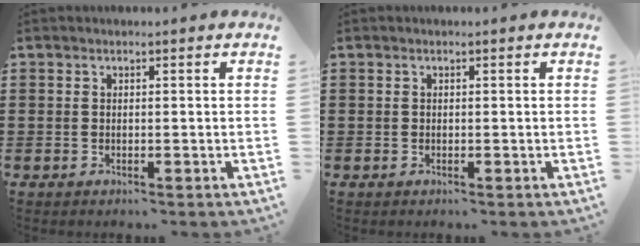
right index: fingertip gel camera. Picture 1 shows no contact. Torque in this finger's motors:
{"motor_torque": [-0.17, 0.25, 0.01, -0.01]}